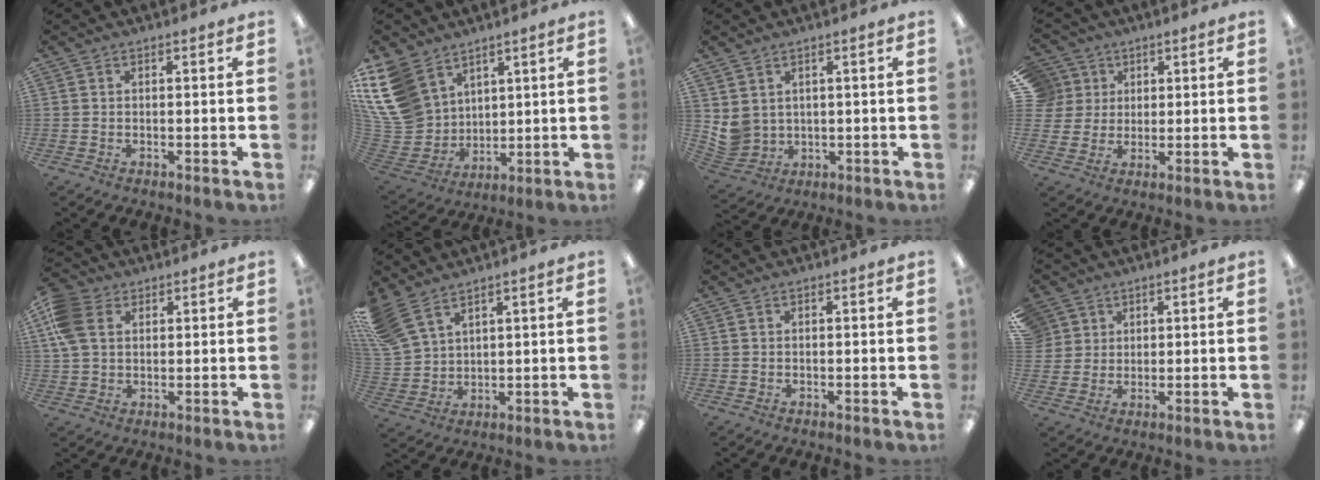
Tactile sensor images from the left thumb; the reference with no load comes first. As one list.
[{"total": 16.6, "force": [8.7, 12.2, 7.0], "torque": [-0.203, -0.039, 0.172]}, {"total": 4.9, "force": [2.0, 4.4, 1.1], "torque": [-0.042, -0.011, 0.042]}, {"total": 7.0, "force": [2.6, 6.4, 0.5], "torque": [-0.016, -0.009, 0.051]}, {"total": 9.5, "force": [3.5, 7.0, 5.4], "torque": [-0.143, 0.006, 0.068]}, {"total": 10.0, "force": [7.4, 4.8, 4.7], "torque": [-0.120, -0.019, 0.146]}, {"total": 0.0}, {"total": 5.3, "force": [2.8, 4.5, -0.3], "torque": [-0.003, -0.007, 0.053]}]